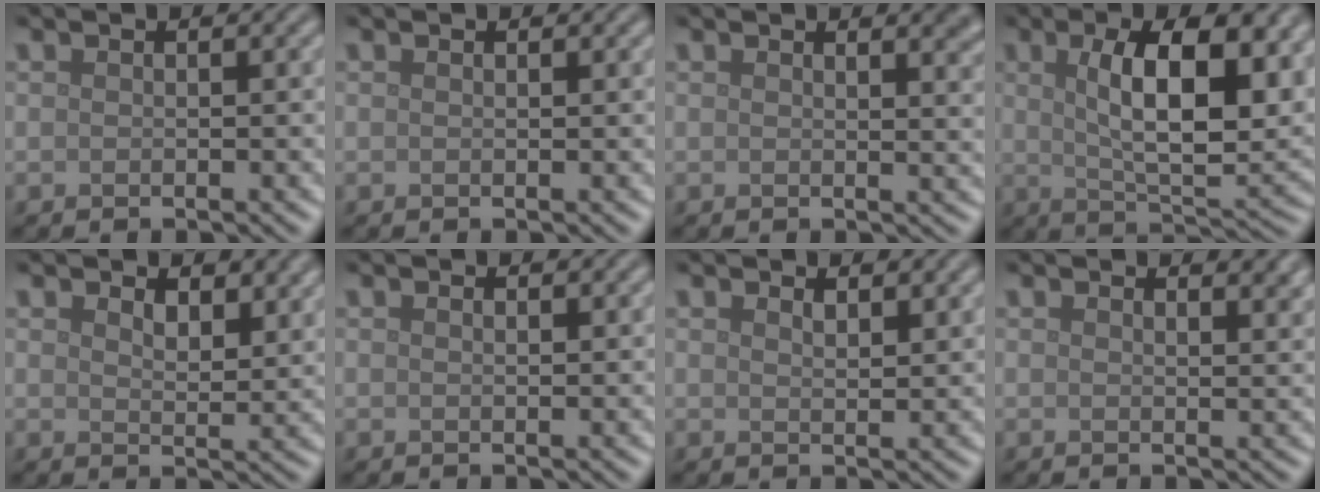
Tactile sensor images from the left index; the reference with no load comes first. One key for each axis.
{"total": 0.0}
{"total": 3.0, "fx": 1.8, "fy": 1.1, "fz": 2.1, "tx": -0.010, "ty": 0.003, "tz": 0.023}
{"total": 11.2, "fx": 2.8, "fy": 4.4, "fz": 9.9, "tx": -0.144, "ty": -0.002, "tz": 0.049}
{"total": 3.4, "fx": 2.3, "fy": 1.6, "fz": 1.8, "tx": -0.036, "ty": -0.006, "tz": 0.036}
{"total": 0.5, "fx": 0.4, "fy": 0.1, "fz": 0.3, "tx": -0.004, "ty": -0.002, "tz": 0.007}
{"total": 1.5, "fx": 1.2, "fy": 0.5, "fz": 0.7, "tx": -0.015, "ty": -0.003, "tz": 0.023}
{"total": 2.4, "fx": 2.1, "fy": 0.7, "fz": 1.0, "tx": -0.005, "ty": -0.001, "tz": 0.027}